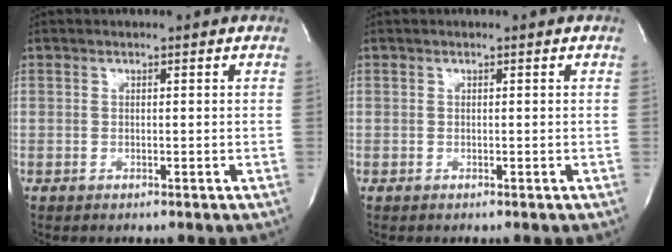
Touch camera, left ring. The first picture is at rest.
{"total": 0.0}